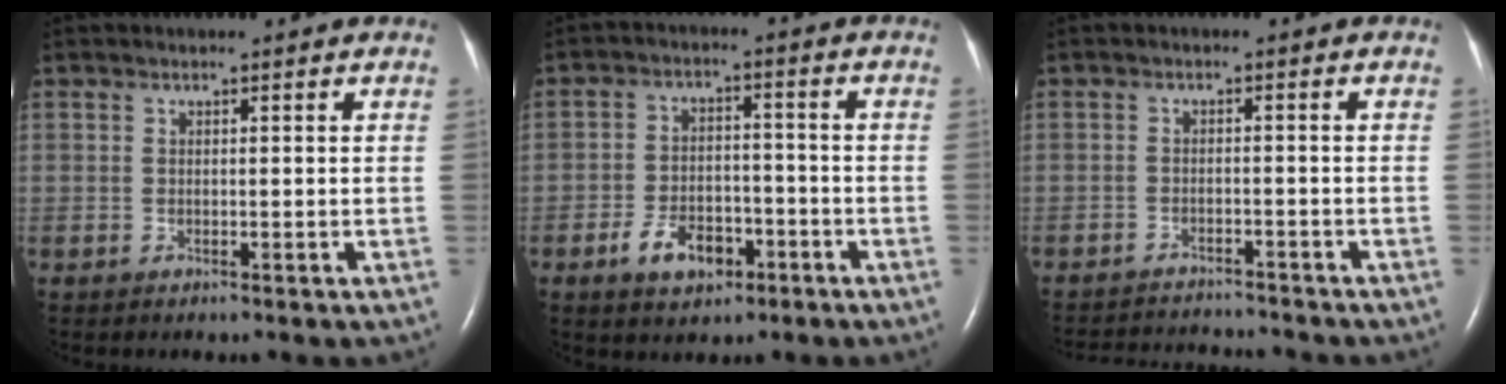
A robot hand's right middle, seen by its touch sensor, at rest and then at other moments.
{"total": 6.6, "force": [-3.5, 3.9, 4.1], "torque": [-0.080, 0.008, -0.055]}
{"total": 10.3, "force": [-10.0, 1.2, 2.3], "torque": [-0.043, -0.003, -0.139]}